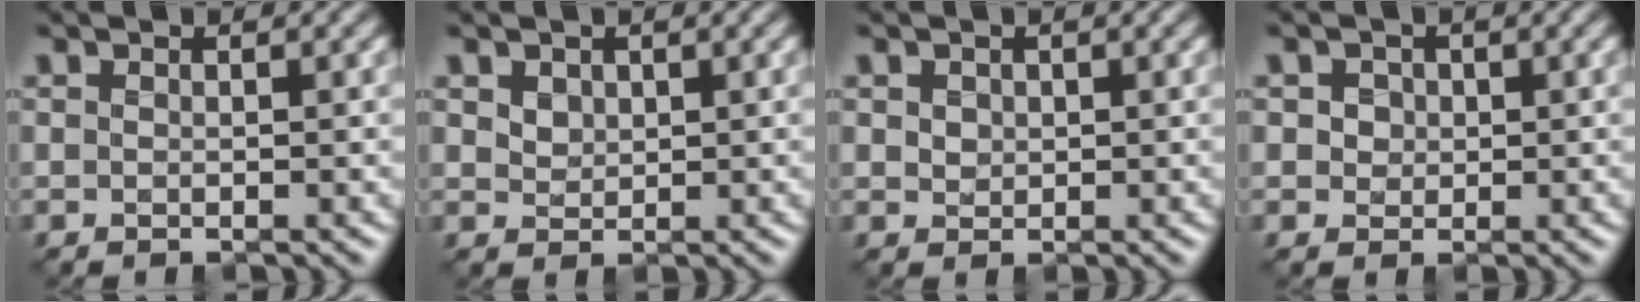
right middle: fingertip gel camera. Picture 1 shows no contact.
{"total": 2.3, "force": [1.1, 1.6, 1.1], "torque": [-0.032, -0.001, 0.026]}
{"total": 1.6, "force": [0.7, 1.3, 0.7], "torque": [-0.022, 0.001, 0.018]}
{"total": 2.9, "force": [1.0, 2.3, 1.5], "torque": [-0.038, 0.007, 0.015]}